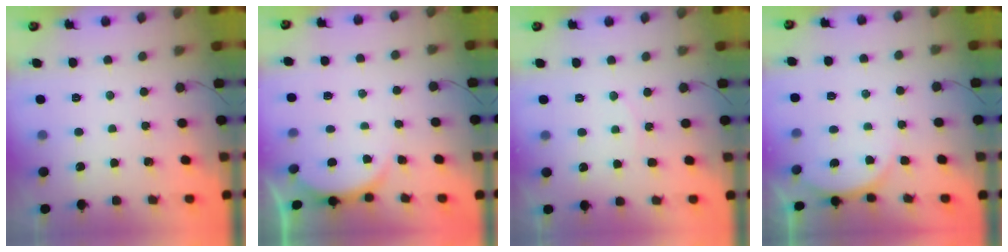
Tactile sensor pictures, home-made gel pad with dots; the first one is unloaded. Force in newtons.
{"total": 2.9, "press": 2.8, "slide": 0.6}
{"total": 5.6, "press": 5.6, "slide": 0.5}
{"total": 4.0, "press": 4.0, "slide": 0.5}